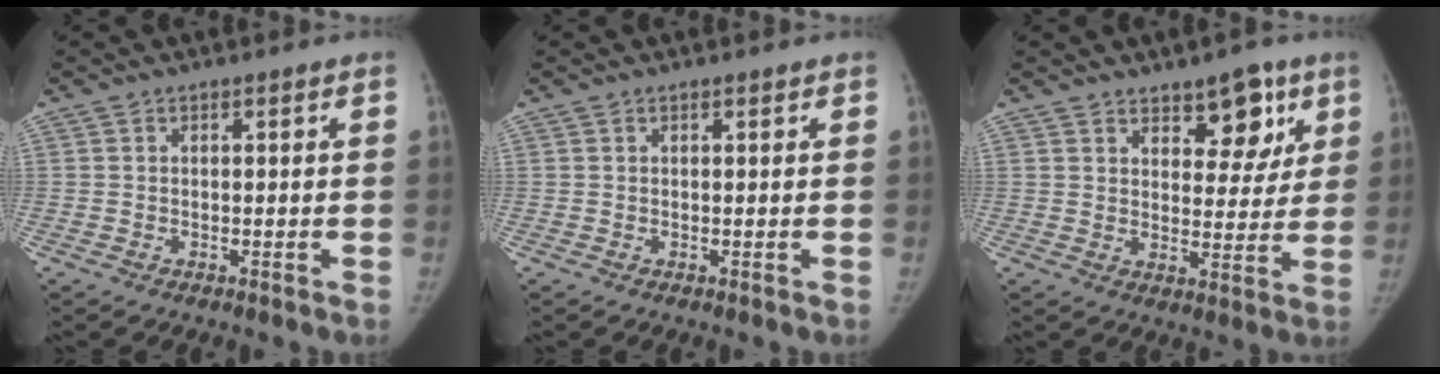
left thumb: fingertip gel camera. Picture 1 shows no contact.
{"total": 0.0}
{"total": 8.8, "force": [5.1, 4.9, 5.3], "torque": [-0.028, -0.027, 0.070]}